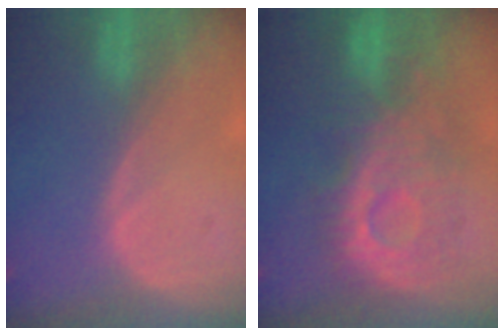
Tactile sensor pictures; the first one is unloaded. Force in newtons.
{"total": 10.2, "press": 9.9, "slide": 2.6}